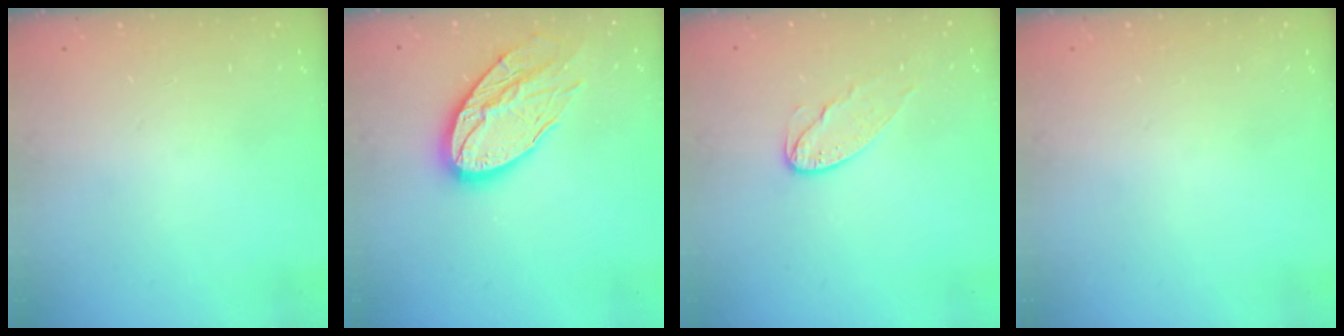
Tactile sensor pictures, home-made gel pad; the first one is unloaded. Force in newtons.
{"total": 17.7, "press": 17.6, "slide": 1.7}
{"total": 6.8, "press": 6.8, "slide": 0.2}
{"total": 0.0}